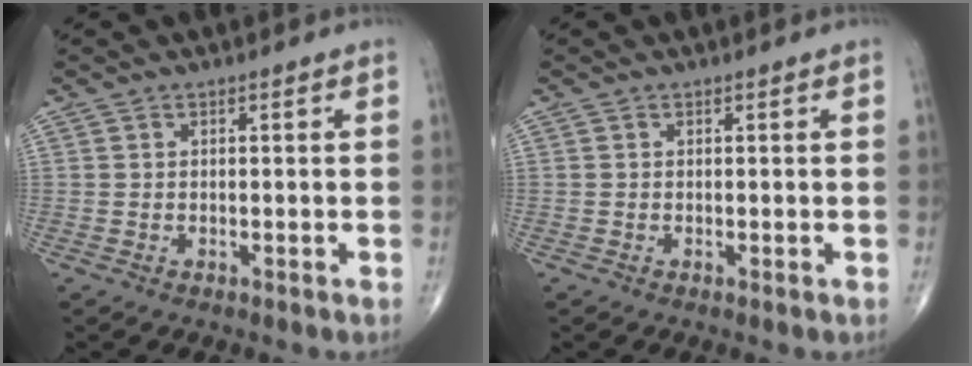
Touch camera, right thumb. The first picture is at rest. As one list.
[{"total": 0.0}]